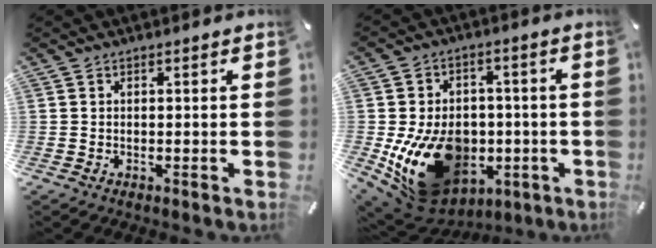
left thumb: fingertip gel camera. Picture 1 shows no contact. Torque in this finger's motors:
{"motor_torque": [1.76, 3.25, 1.27, 0.03, 0.71]}